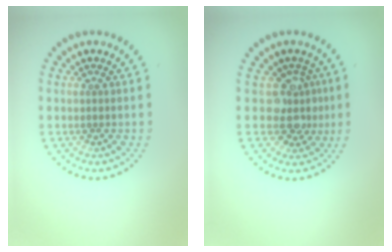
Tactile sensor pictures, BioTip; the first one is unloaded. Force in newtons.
{"total": 3.1, "press": 2.3, "slide": 2.1}